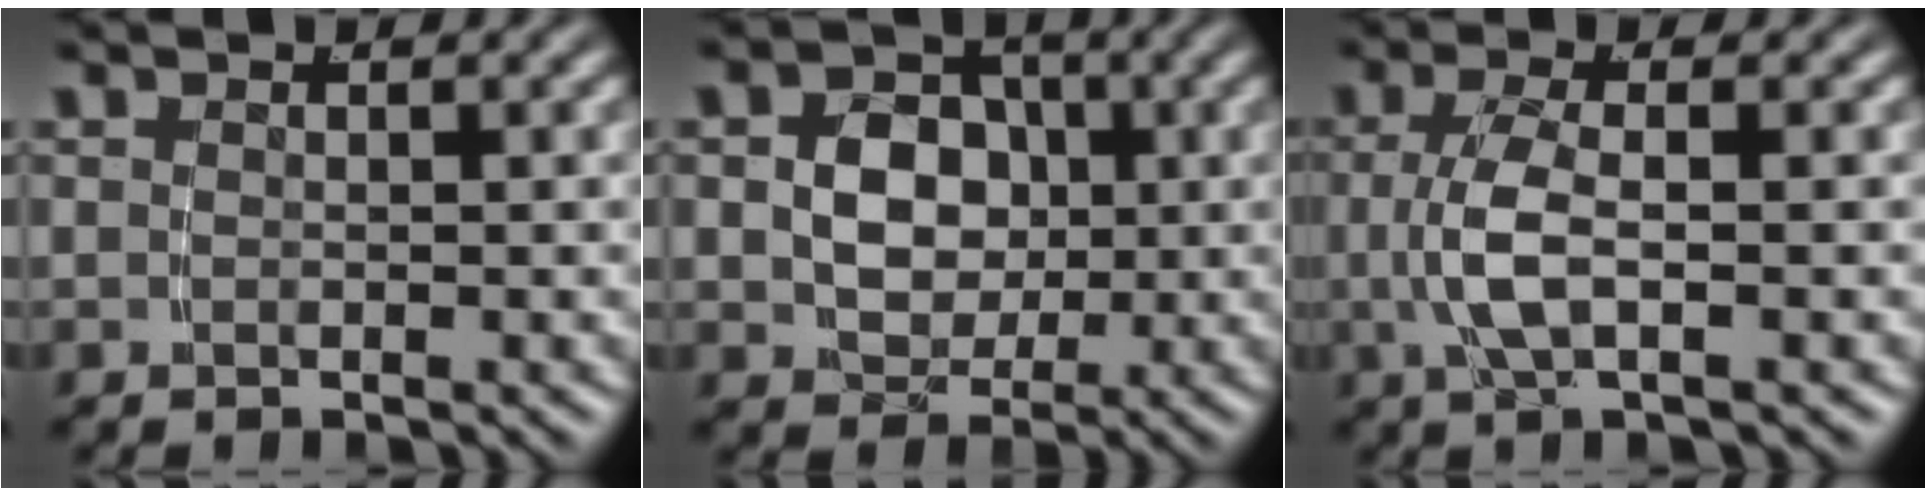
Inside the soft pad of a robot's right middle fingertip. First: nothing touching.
{"total": 4.7, "force": [0.3, 3.8, 2.8], "torque": [-0.054, -0.020, 0.016]}
{"total": 3.3, "force": [-0.3, 0.6, 3.2], "torque": [-0.076, -0.003, 0.001]}